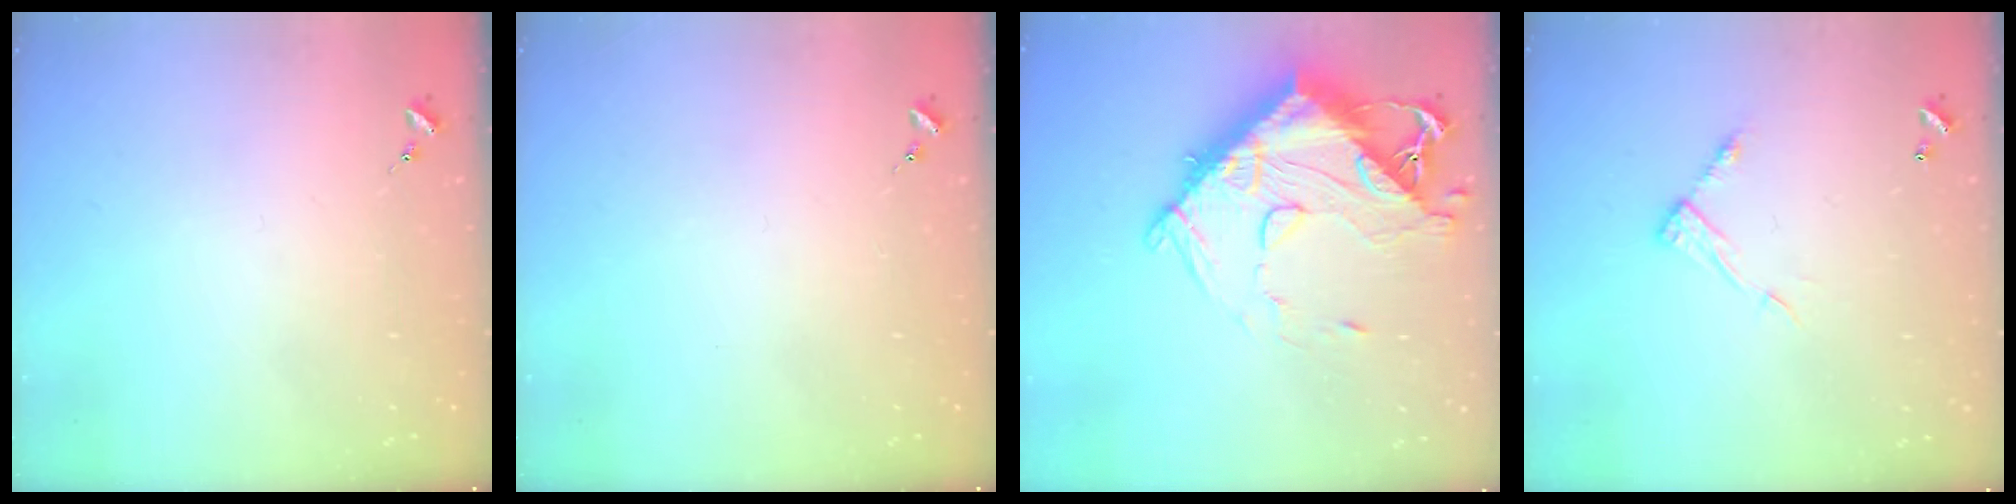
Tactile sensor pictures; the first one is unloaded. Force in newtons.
{"total": 0.0}
{"total": 19.8, "press": 19.7, "slide": 2.2}
{"total": 7.6, "press": 7.6, "slide": 0.1}